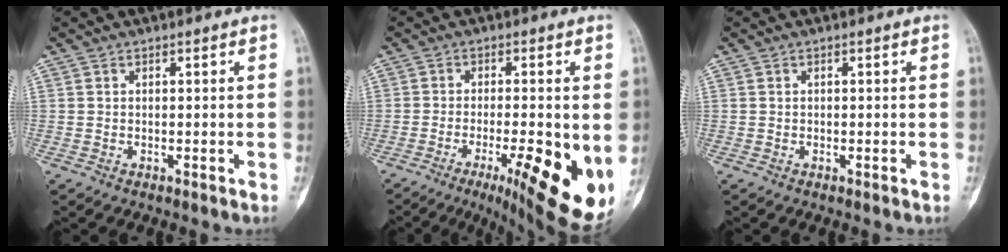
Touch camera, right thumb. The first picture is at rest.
{"total": 15.7, "force": [-4.4, 3.8, 14.6], "torque": [-0.159, -0.016, -0.048]}
{"total": 0.0}